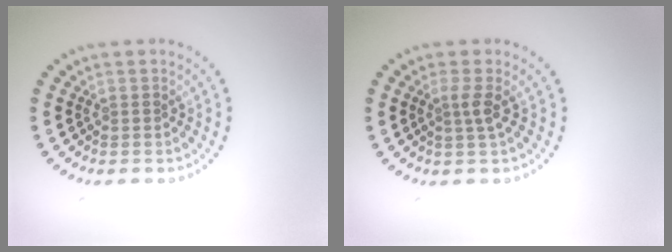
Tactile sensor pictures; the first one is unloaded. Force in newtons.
{"total": 1.5, "press": 1.0, "slide": 1.1}